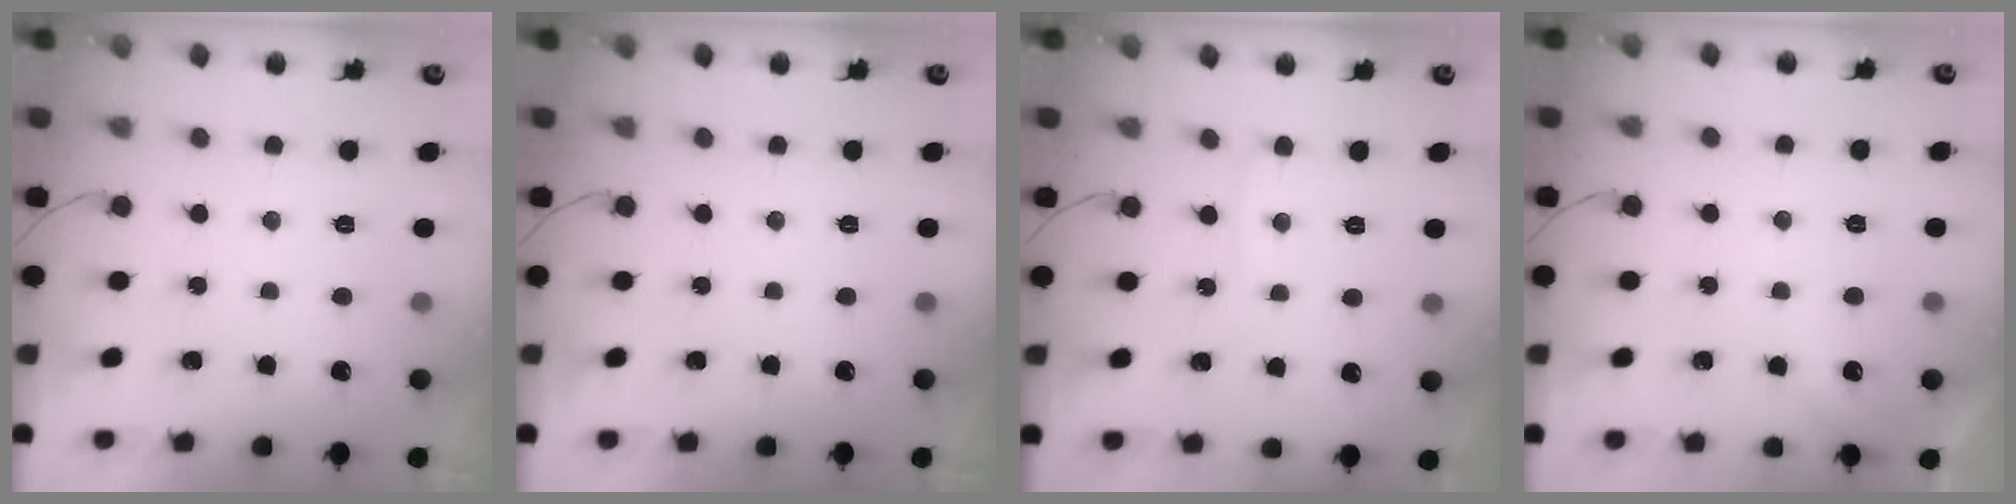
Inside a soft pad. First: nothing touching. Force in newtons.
{"total": 0.0}
{"total": 3.3, "press": 3.3, "slide": 0.5}
{"total": 2.5, "press": 2.4, "slide": 0.3}